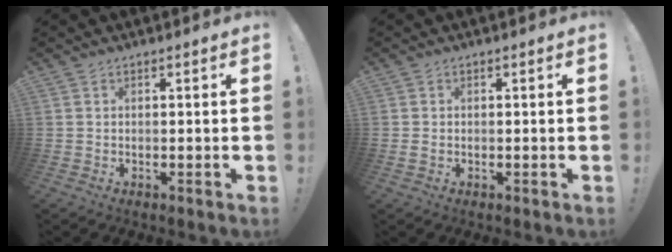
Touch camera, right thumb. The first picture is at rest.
{"total": 0.9, "force": [-0.1, 0.6, 0.6], "torque": [-0.014, 0.003, -0.001]}